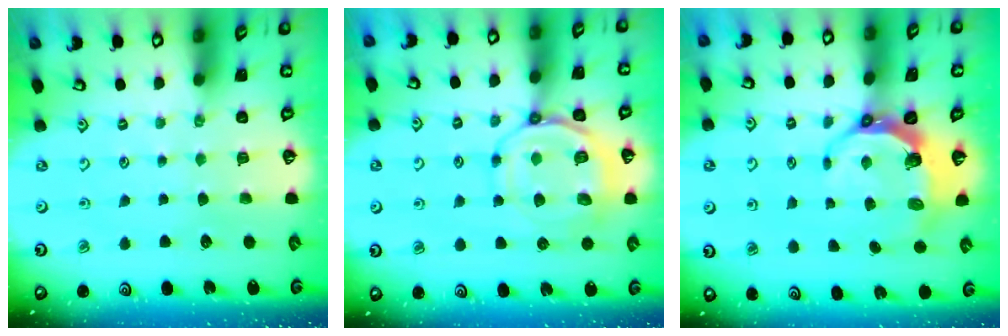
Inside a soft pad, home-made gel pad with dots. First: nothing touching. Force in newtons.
{"total": 10.4, "press": 10.4, "slide": 1.2}
{"total": 7.0, "press": 5.5, "slide": 4.3}